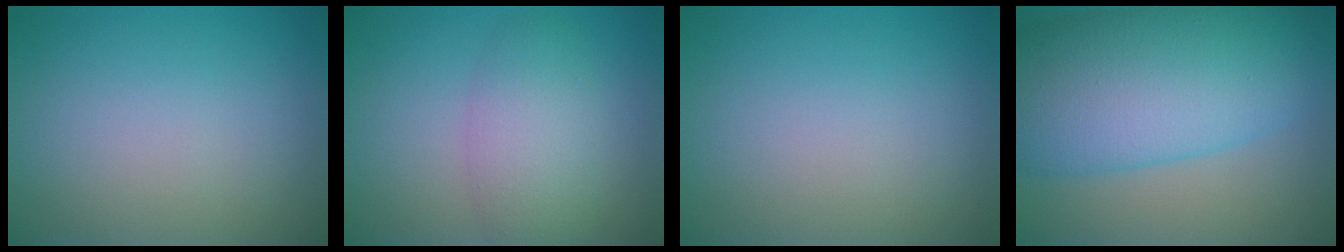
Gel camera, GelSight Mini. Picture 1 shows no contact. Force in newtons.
{"total": 4.4, "press": 4.4, "slide": 0.1}
{"total": 0.0}
{"total": 12.4, "press": 12.4, "slide": 0.0}